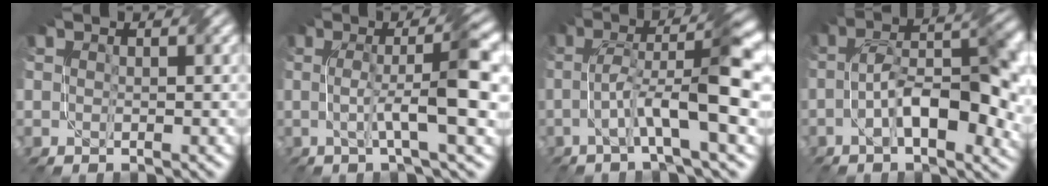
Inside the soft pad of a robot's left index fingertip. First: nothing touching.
{"total": 7.3, "force": [0.0, 1.0, 7.2], "torque": [-0.113, 0.010, 0.000]}
{"total": 8.2, "force": [-1.0, 1.3, 8.0], "torque": [-0.141, 0.023, -0.022]}
{"total": 10.8, "force": [-2.3, 4.1, 9.7], "torque": [-0.147, 0.014, -0.039]}